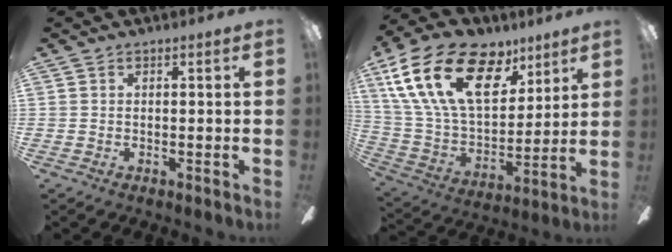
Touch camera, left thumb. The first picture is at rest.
{"total": 26.4, "force": [12.0, 15.0, 18.1], "torque": [-0.352, -0.048, 0.215]}